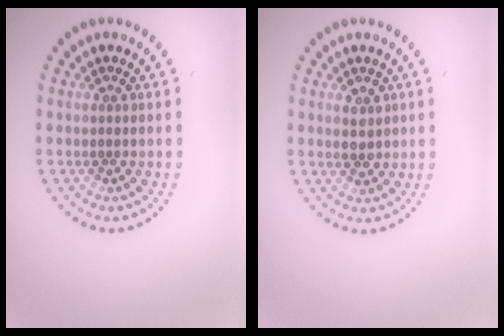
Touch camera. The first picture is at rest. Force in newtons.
{"total": 1.8, "press": 1.8, "slide": 0.1}